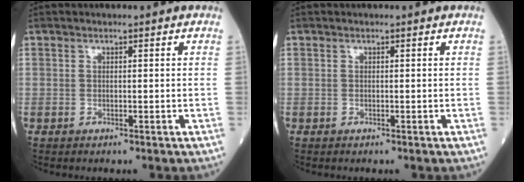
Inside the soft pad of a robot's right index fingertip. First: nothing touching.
{"total": 0.0}